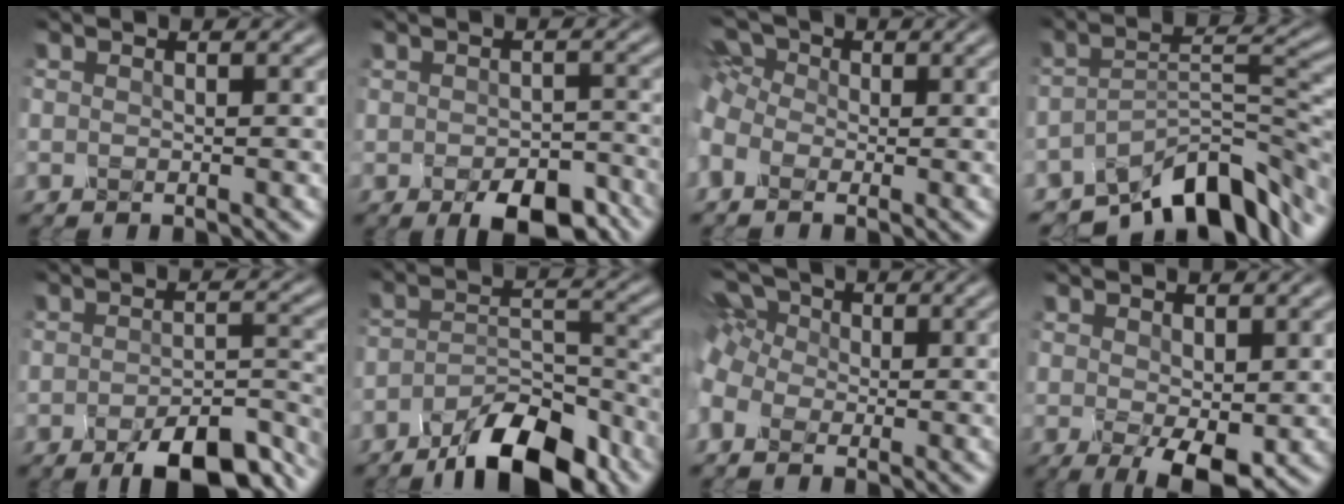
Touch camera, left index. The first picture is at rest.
{"total": 5.4, "force": [-3.2, 2.7, 3.5], "torque": [-0.046, -0.012, -0.039]}
{"total": 5.6, "force": [-0.4, 4.6, 3.3], "torque": [-0.094, 0.023, -0.024]}
{"total": 9.3, "force": [-6.7, 3.1, 5.6], "torque": [-0.073, -0.003, -0.119]}
{"total": 7.6, "force": [-5.1, 2.6, 4.9], "torque": [-0.069, -0.009, -0.070]}
{"total": 8.3, "force": [-6.0, 2.6, 5.1], "torque": [-0.080, -0.001, -0.102]}
{"total": 6.5, "force": [0.3, 5.3, 3.9], "torque": [-0.102, 0.029, -0.021]}
{"total": 4.0, "force": [0.1, 1.8, 3.6], "torque": [-0.068, -0.012, 0.010]}